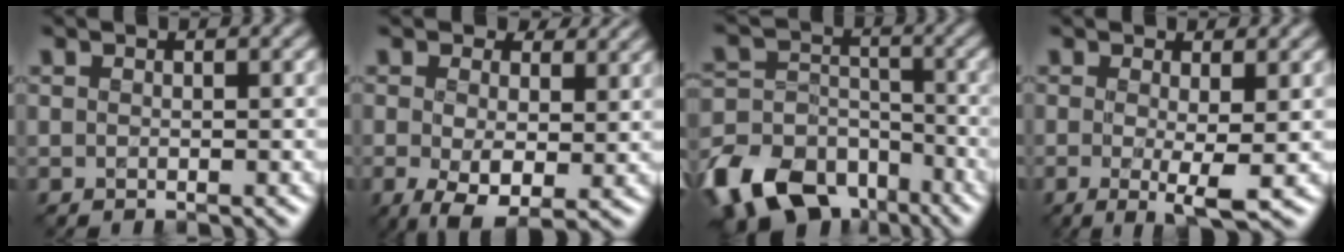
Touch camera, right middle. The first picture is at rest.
{"total": 6.2, "force": [0.3, 4.1, 4.7], "torque": [-0.090, -0.013, 0.005]}
{"total": 13.7, "force": [-8.7, 8.7, 6.1], "torque": [-0.140, -0.018, -0.151]}
{"total": 3.4, "force": [-0.3, 0.5, 3.3], "torque": [-0.059, -0.012, -0.006]}